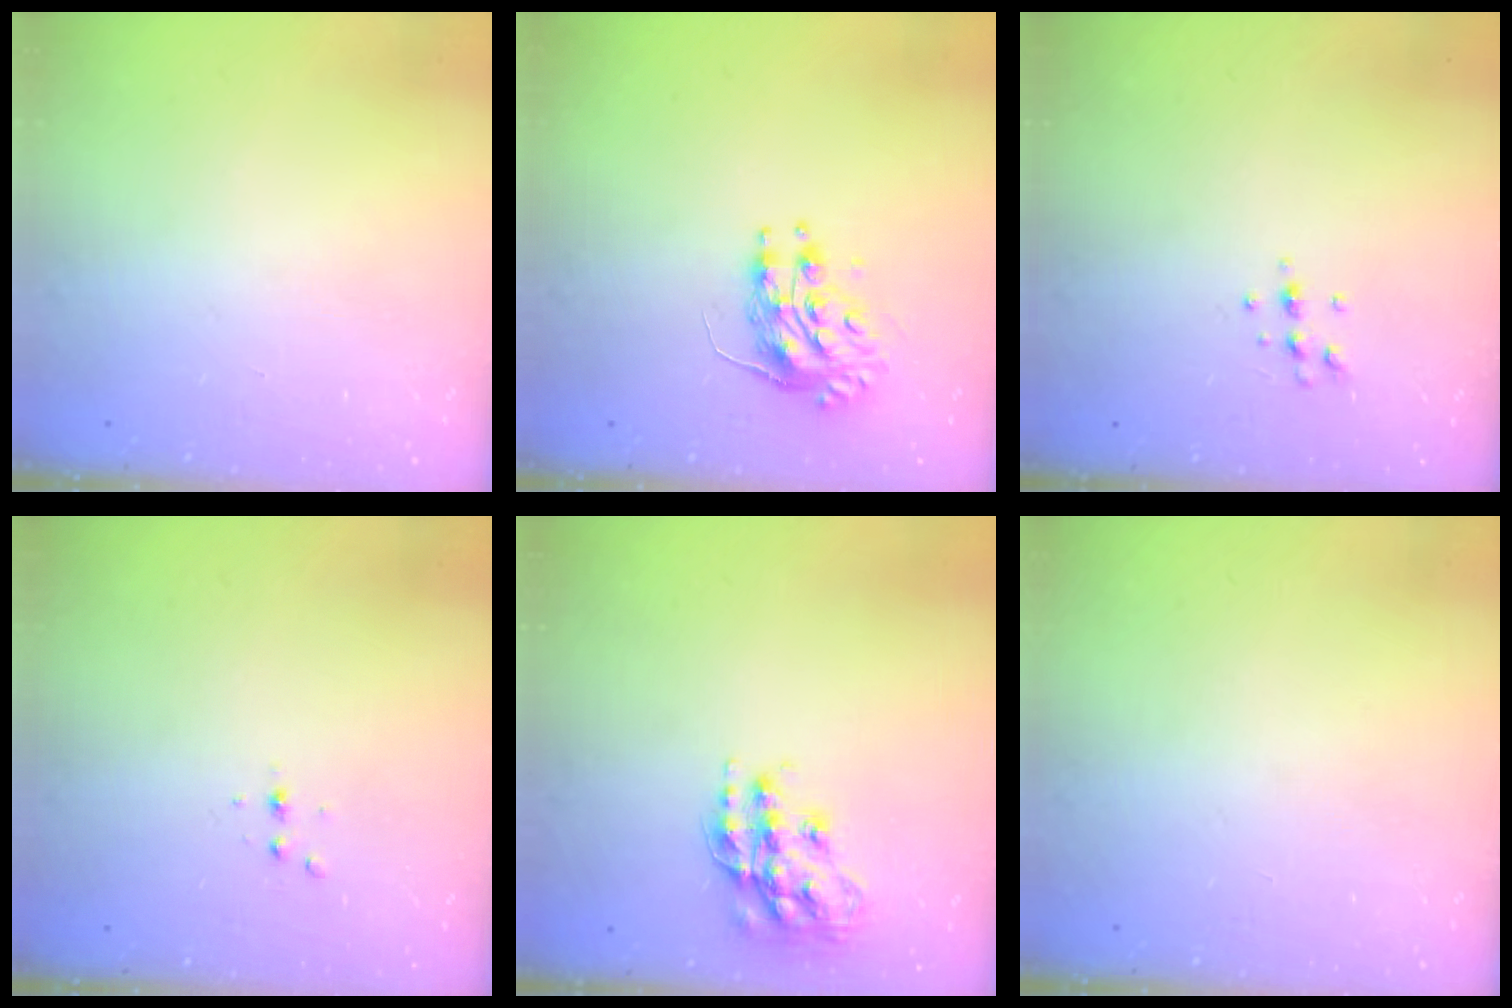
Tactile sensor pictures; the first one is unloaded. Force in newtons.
{"total": 8.7, "press": 8.7, "slide": 0.8}
{"total": 5.4, "press": 5.3, "slide": 1.1}
{"total": 2.3, "press": 2.3, "slide": 0.3}
{"total": 14.6, "press": 14.5, "slide": 0.7}
{"total": 0.0}